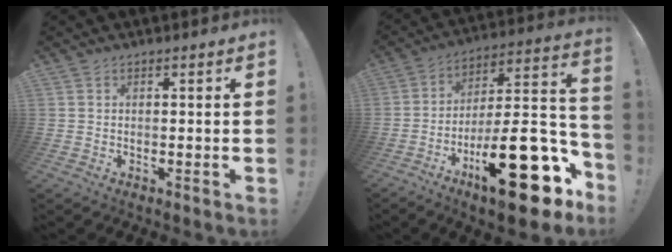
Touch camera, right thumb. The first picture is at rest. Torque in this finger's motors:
{"motor_torque": [2.70, 2.31, 1.44, -1.33, 0.61]}